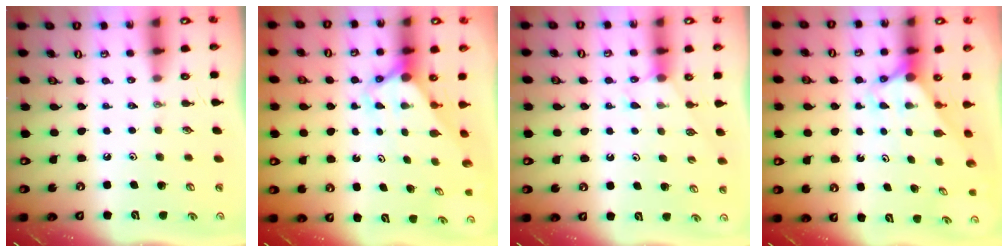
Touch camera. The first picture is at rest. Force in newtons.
{"total": 3.0, "press": 3.0, "slide": 0.3}
{"total": 3.9, "press": 3.9, "slide": 0.3}
{"total": 2.6, "press": 2.6, "slide": 0.0}